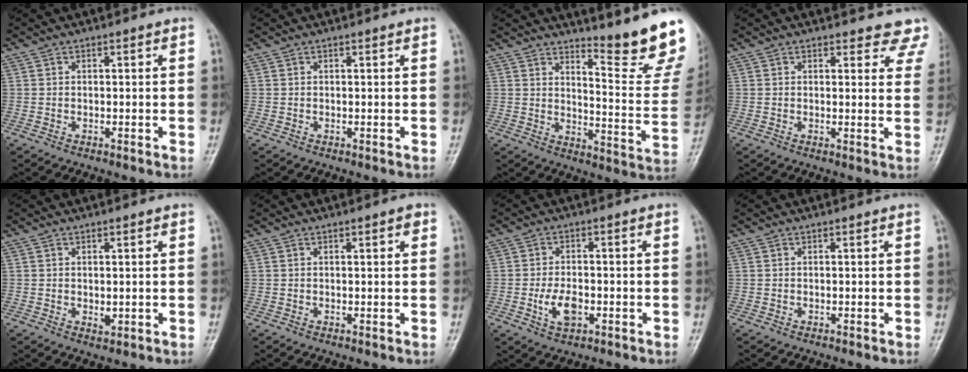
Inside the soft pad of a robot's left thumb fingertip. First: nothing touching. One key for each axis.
{"total": 0.0}
{"total": 14.8, "fx": 12.4, "fy": 0.7, "fz": 8.1, "tx": -0.091, "ty": -0.144, "tz": 0.165}
{"total": 6.6, "fx": 5.9, "fy": 2.7, "fz": 1.1, "tx": 0.036, "ty": -0.025, "tz": 0.040}
{"total": 2.0, "fx": 0.0, "fy": 1.2, "fz": 1.6, "tx": -0.019, "ty": -0.004, "tz": 0.003}
{"total": 1.5, "fx": 0.6, "fy": 0.4, "fz": 1.2, "tx": -0.015, "ty": 0.001, "tz": 0.007}
{"total": 5.6, "fx": -1.7, "fy": 3.2, "fz": 4.2, "tx": -0.075, "ty": 0.007, "tz": -0.028}
{"total": 0.0}